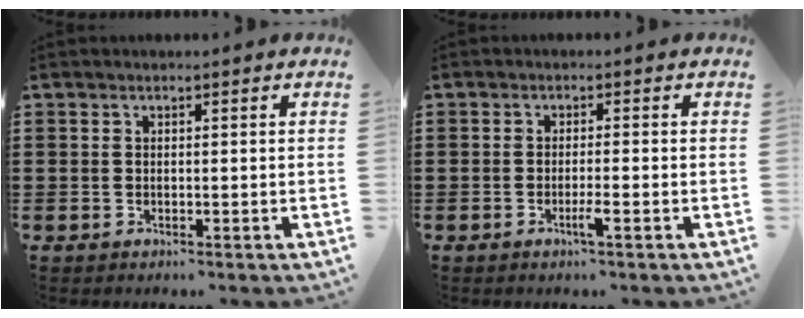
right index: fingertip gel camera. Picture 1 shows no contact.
{"total": 2.3, "force": [-1.2, -0.2, 2.0], "torque": [-0.032, -0.005, -0.022]}